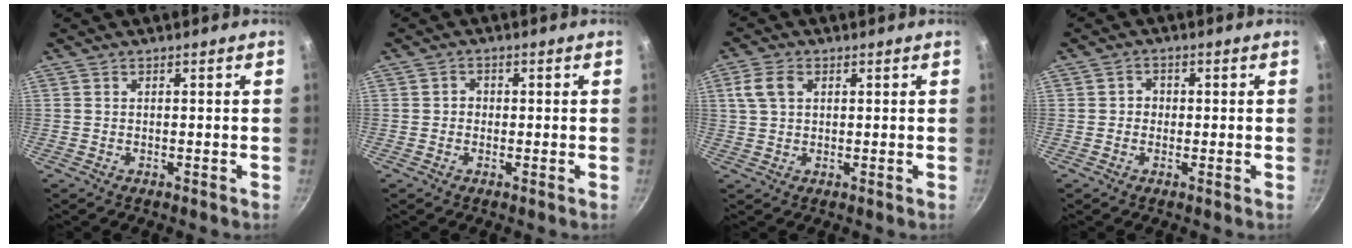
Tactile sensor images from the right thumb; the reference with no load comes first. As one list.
[{"total": 1.7, "force": [-0.3, 1.5, 0.7], "torque": [-0.005, 0.005, -0.007]}, {"total": 5.0, "force": [1.5, 3.4, 3.4], "torque": [-0.062, 0.007, 0.025]}, {"total": 2.2, "force": [-0.2, 2.0, 0.8], "torque": [0.001, 0.006, -0.006]}]